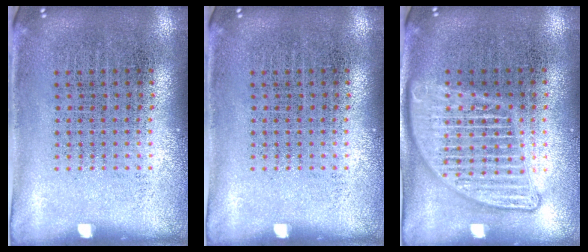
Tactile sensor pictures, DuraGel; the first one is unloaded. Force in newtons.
{"total": 0.0}
{"total": 2.7, "press": 2.7, "slide": 0.2}